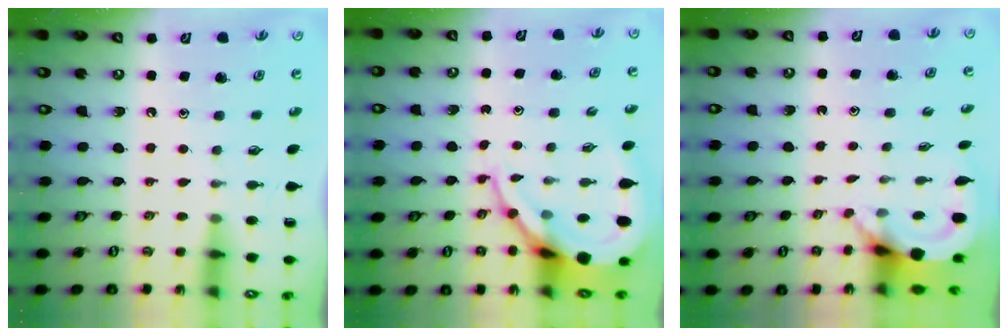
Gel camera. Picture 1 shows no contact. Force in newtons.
{"total": 11.4, "press": 11.3, "slide": 1.2}
{"total": 3.5, "press": 3.5, "slide": 0.2}